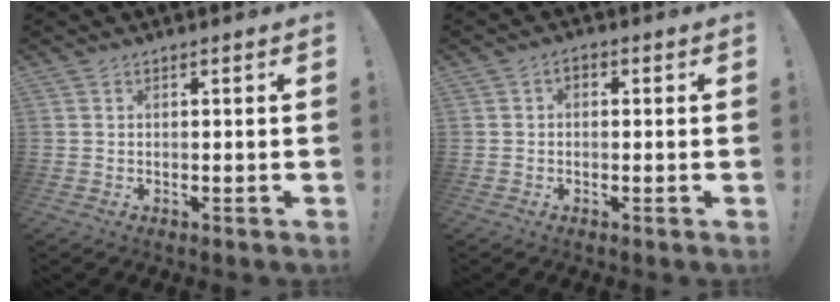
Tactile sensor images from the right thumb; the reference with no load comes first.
{"total": 1.8, "force": [-0.6, 1.2, 1.1], "torque": [-0.023, 0.008, -0.010]}